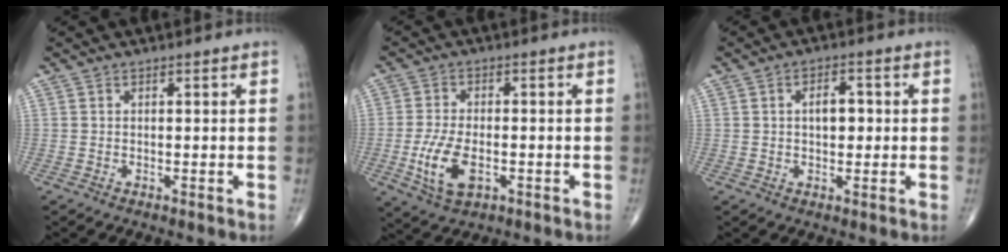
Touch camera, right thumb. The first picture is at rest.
{"total": 8.5, "force": [-2.3, 4.5, 6.8], "torque": [-0.136, 0.002, -0.036]}
{"total": 4.4, "force": [0.5, 2.4, 3.6], "torque": [-0.048, 0.006, 0.005]}